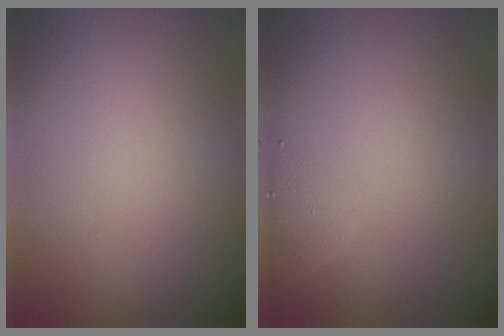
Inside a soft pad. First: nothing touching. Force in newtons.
{"total": 1.7, "press": 1.7, "slide": 0.1}